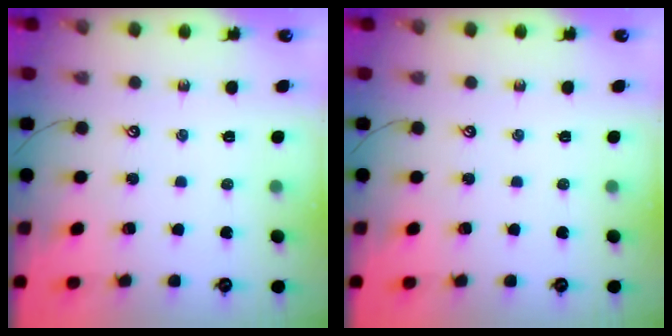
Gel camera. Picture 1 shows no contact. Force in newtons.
{"total": 0.0}